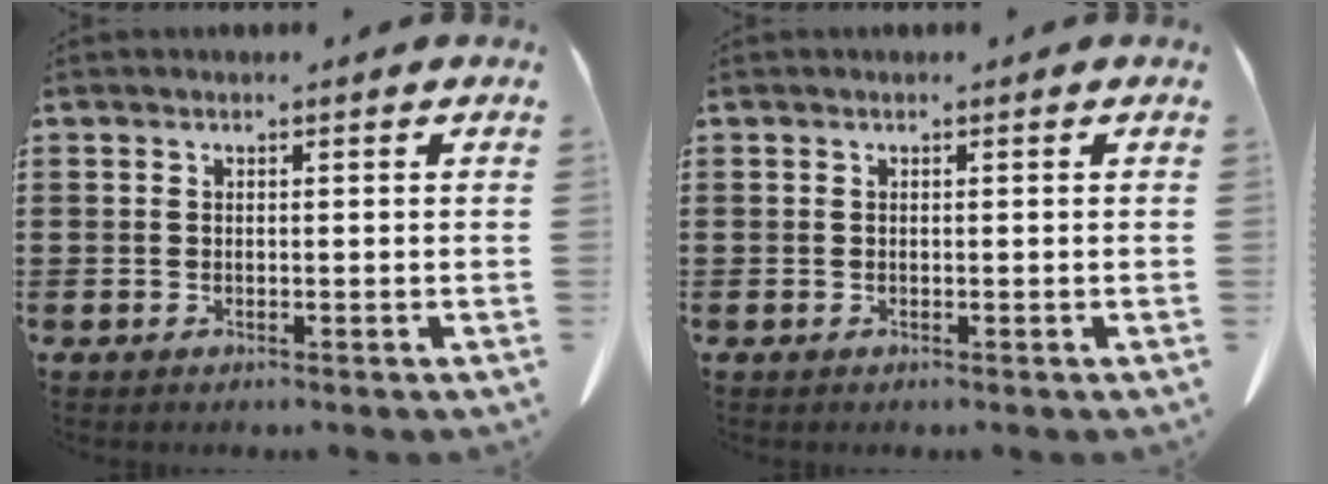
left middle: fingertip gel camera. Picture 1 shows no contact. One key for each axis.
{"total": 0.0}